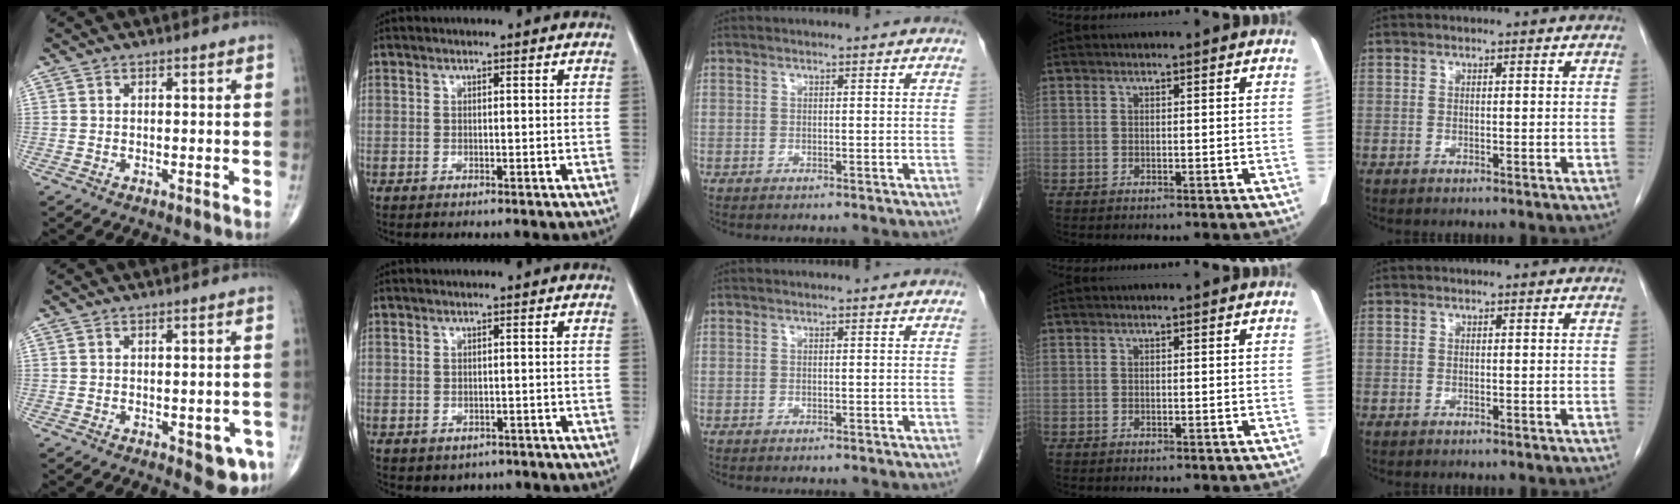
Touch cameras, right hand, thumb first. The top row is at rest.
{"thumb": {"total": 5.2, "force": [-2.1, 2.3, 4.2], "torque": [-0.028, 0.002, -0.020]}, "index": {"total": 2.2, "force": [-1.2, 1.8, 0.6], "torque": [-0.007, 0.003, -0.009]}}